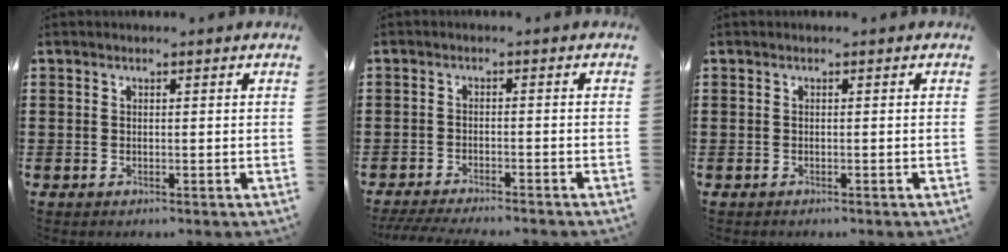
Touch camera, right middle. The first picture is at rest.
{"total": 2.9, "force": [-2.7, -0.1, 0.8], "torque": [-0.021, -0.005, -0.057]}
{"total": 0.0}